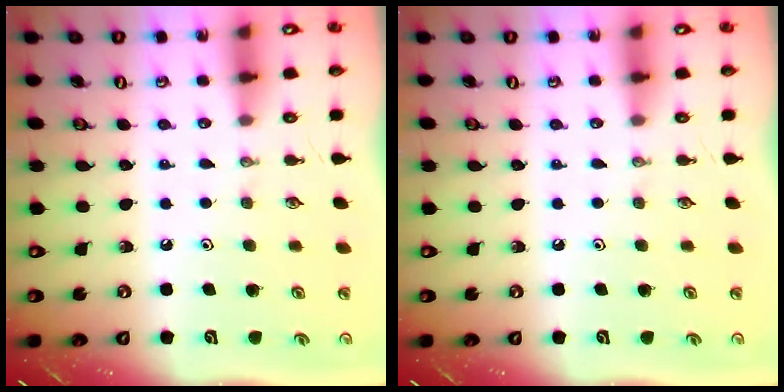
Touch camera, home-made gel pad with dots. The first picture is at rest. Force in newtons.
{"total": 0.0}